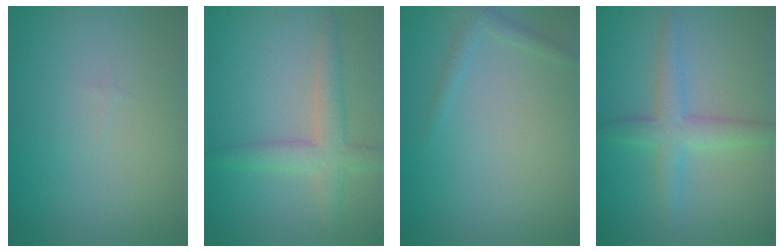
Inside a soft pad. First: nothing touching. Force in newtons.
{"total": 3.4, "press": 3.4, "slide": 0.2}
{"total": 1.2, "press": 1.2, "slide": 0.1}
{"total": 3.4, "press": 3.4, "slide": 0.1}